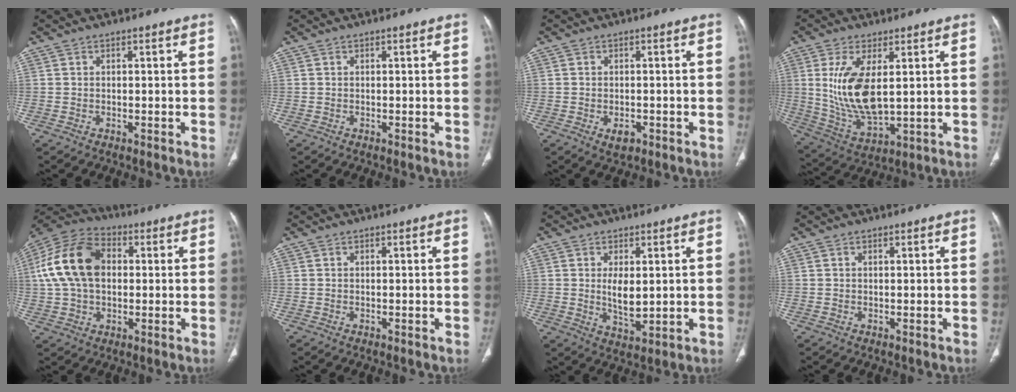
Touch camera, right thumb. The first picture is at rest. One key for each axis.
{"total": 0.0}
{"total": 2.7, "fx": -1.1, "fy": 1.7, "fz": 1.8, "tx": -0.024, "ty": 0.002, "tz": -0.012}
{"total": 13.1, "fx": 2.3, "fy": 5.8, "fz": 11.5, "tx": -0.233, "ty": -0.024, "tz": 0.061}
{"total": 16.6, "fx": 2.2, "fy": 11.1, "fz": 12.1, "tx": -0.225, "ty": 0.027, "tz": 0.033}
{"total": 0.0}
{"total": 6.0, "fx": 0.7, "fy": 2.9, "fz": 5.2, "tx": -0.084, "ty": -0.016, "tz": 0.020}
{"total": 0.0}